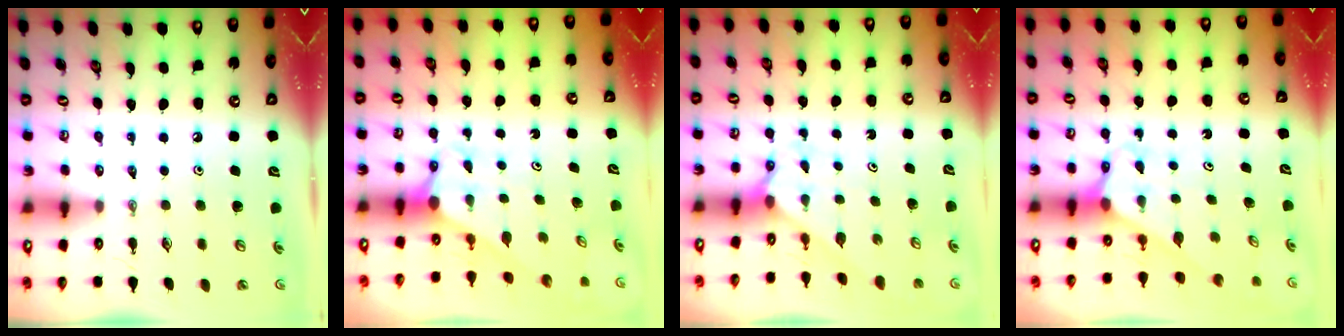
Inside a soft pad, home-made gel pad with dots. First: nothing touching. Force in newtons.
{"total": 3.0, "press": 3.0, "slide": 0.0}
{"total": 2.2, "press": 2.2, "slide": 0.2}
{"total": 2.6, "press": 2.6, "slide": 0.2}